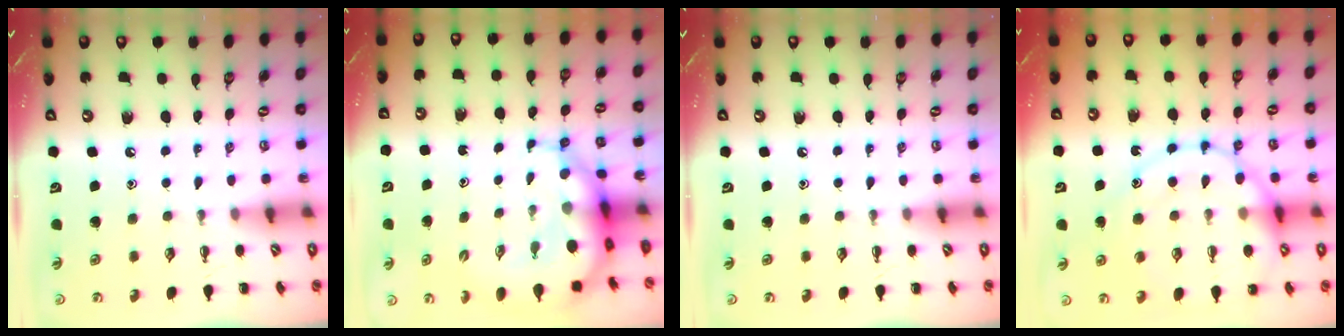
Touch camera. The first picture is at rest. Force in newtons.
{"total": 9.3, "press": 8.9, "slide": 2.8}
{"total": 0.0}
{"total": 19.6, "press": 19.5, "slide": 2.3}